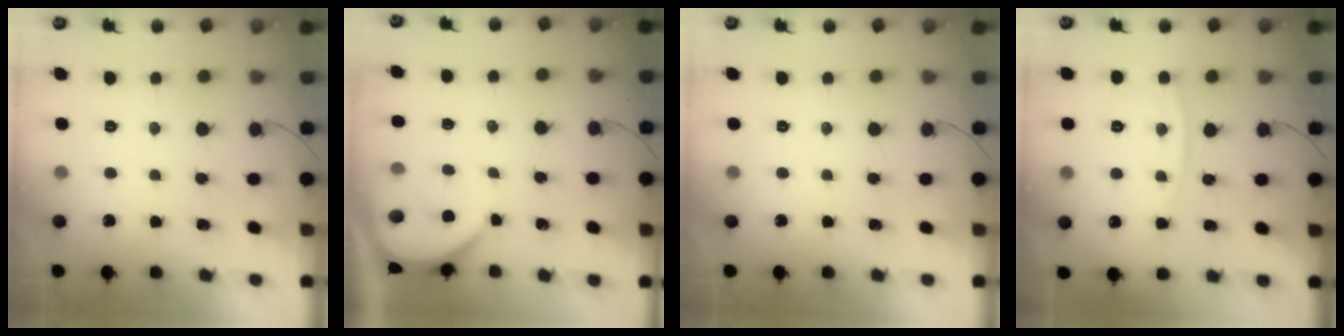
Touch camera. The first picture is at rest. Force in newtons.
{"total": 3.9, "press": 3.9, "slide": 0.6}
{"total": 0.0}
{"total": 9.1, "press": 9.1, "slide": 0.8}